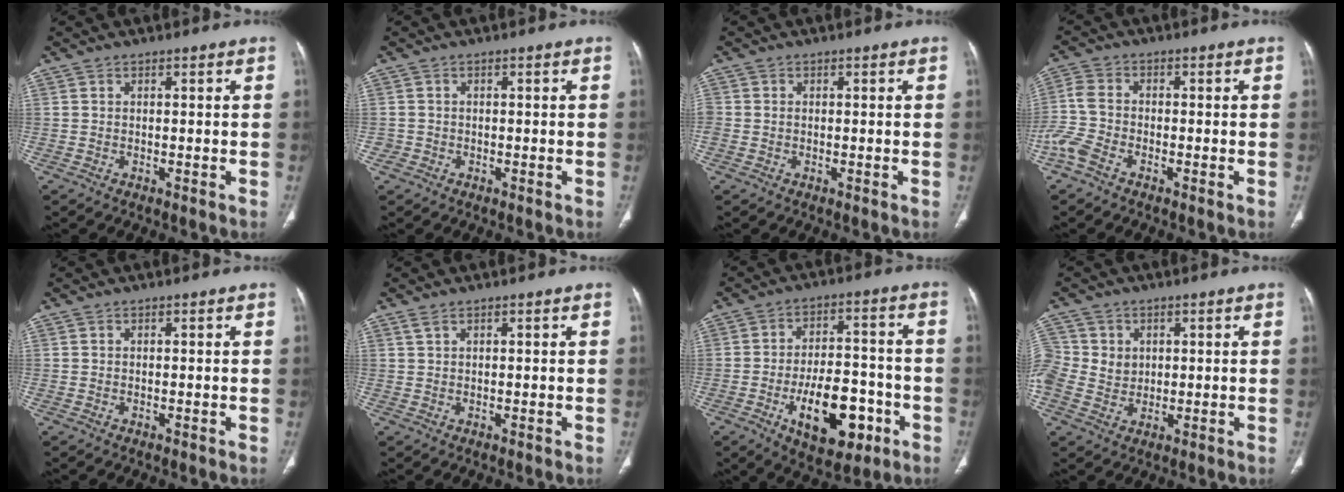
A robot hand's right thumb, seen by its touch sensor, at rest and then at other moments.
{"total": 1.2, "force": [-0.5, 1.0, 0.0], "torque": [0.003, 0.005, -0.013]}
{"total": 1.1, "force": [-0.1, 1.0, 0.5], "torque": [-0.012, 0.002, -0.003]}
{"total": 5.7, "force": [-3.2, 3.0, 3.5], "torque": [-0.099, 0.013, -0.073]}
{"total": 0.0}
{"total": 1.0, "force": [0.7, 0.3, 0.6], "torque": [-0.016, 0.008, 0.020]}
{"total": 15.5, "force": [-5.9, 8.0, 11.8], "torque": [-0.149, 0.031, -0.084]}
{"total": 8.8, "force": [1.5, 8.0, 3.4], "torque": [-0.065, 0.011, 0.035]}